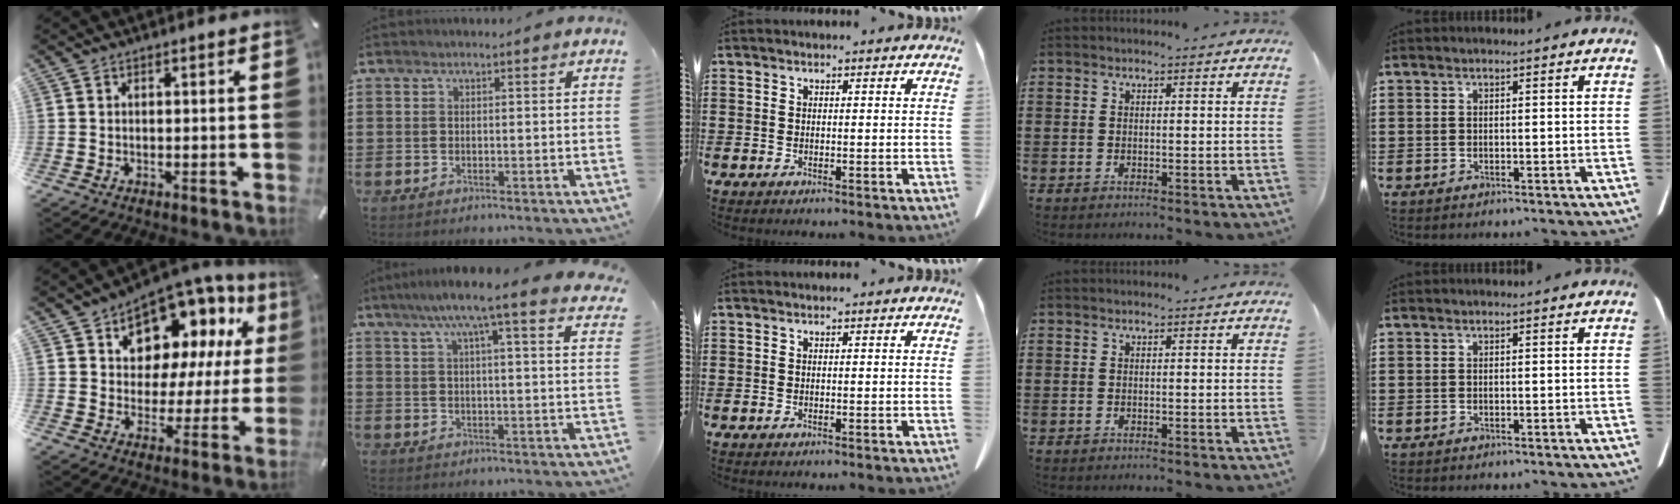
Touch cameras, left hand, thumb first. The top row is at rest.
{"thumb": {"total": 11.1, "force": [8.3, 6.9, 3.0], "torque": [-0.060, -0.084, 0.151]}, "index": {"total": 7.8, "force": [5.9, -0.1, 5.1], "torque": [-0.113, -0.025, 0.094]}}